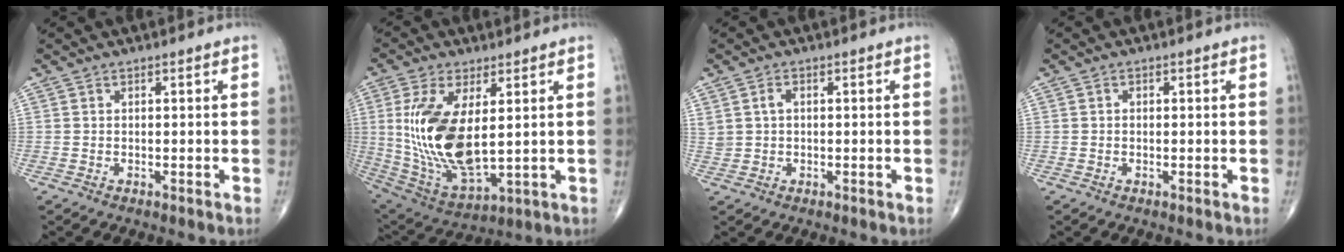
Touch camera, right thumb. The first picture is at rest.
{"total": 17.7, "force": [2.2, 8.0, 15.7], "torque": [-0.316, -0.023, 0.059]}
{"total": 2.7, "force": [0.7, 1.9, 1.8], "torque": [-0.039, 0.004, 0.016]}
{"total": 0.6, "force": [0.0, 0.4, 0.3], "torque": [-0.006, 0.001, 0.000]}